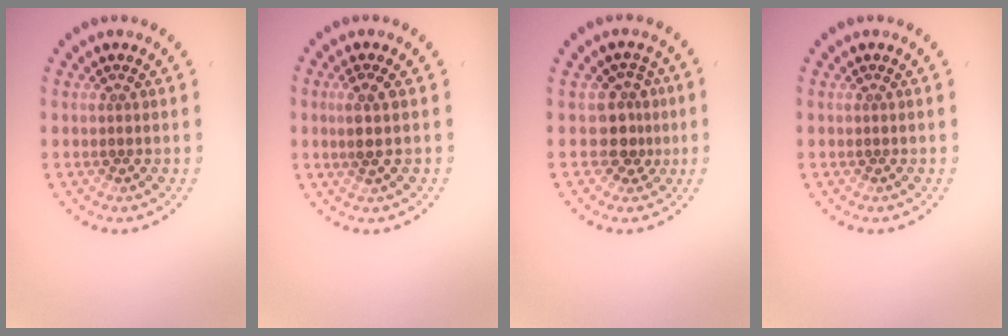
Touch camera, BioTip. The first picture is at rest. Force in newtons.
{"total": 1.8, "press": 1.6, "slide": 0.9}
{"total": 2.6, "press": 2.0, "slide": 1.6}
{"total": 0.0}